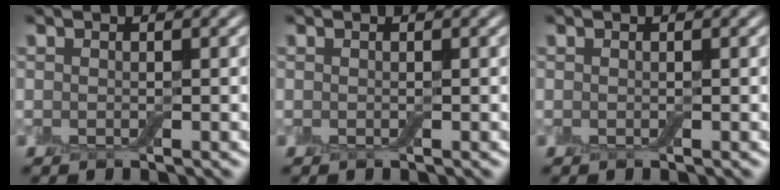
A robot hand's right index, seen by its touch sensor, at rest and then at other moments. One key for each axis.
{"total": 0.0}
{"total": 0.0}